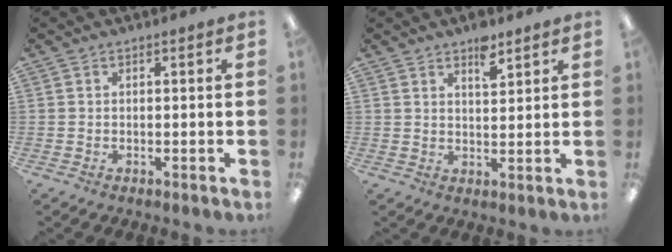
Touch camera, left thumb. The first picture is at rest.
{"total": 5.2, "force": [3.9, 2.1, 2.9], "torque": [-0.032, -0.022, 0.064]}